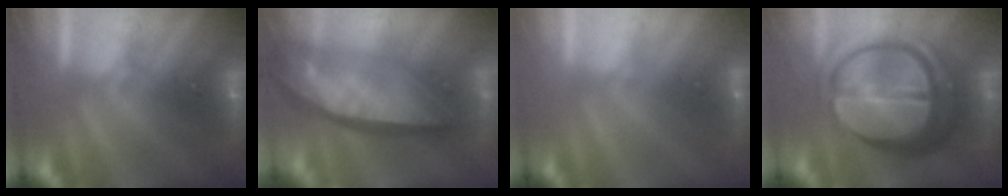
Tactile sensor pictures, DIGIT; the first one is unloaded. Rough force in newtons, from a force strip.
{"total": 9.1}
{"total": 3.0}
{"total": 8.3}